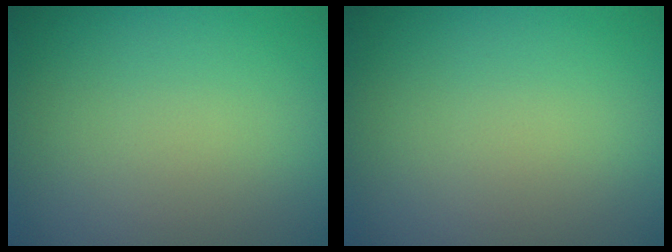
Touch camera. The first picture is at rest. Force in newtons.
{"total": 0.0}